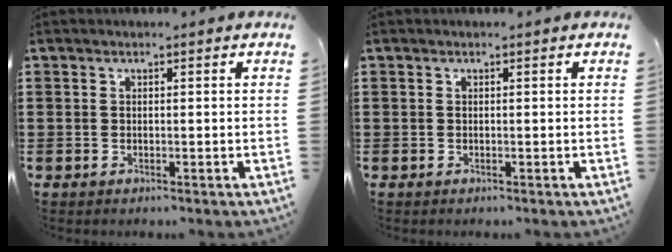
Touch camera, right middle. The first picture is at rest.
{"total": 0.0}